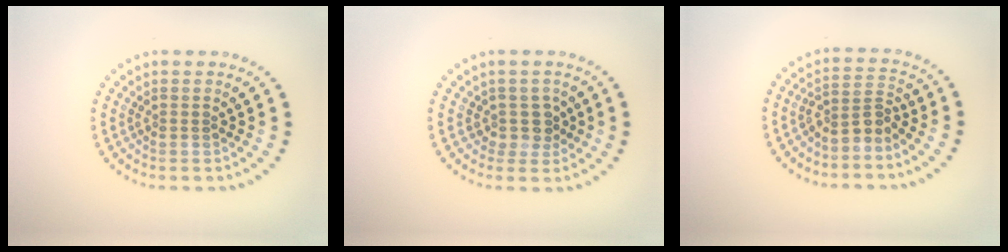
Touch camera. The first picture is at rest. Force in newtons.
{"total": 2.0, "press": 1.5, "slide": 1.3}
{"total": 2.6, "press": 1.8, "slide": 1.8}